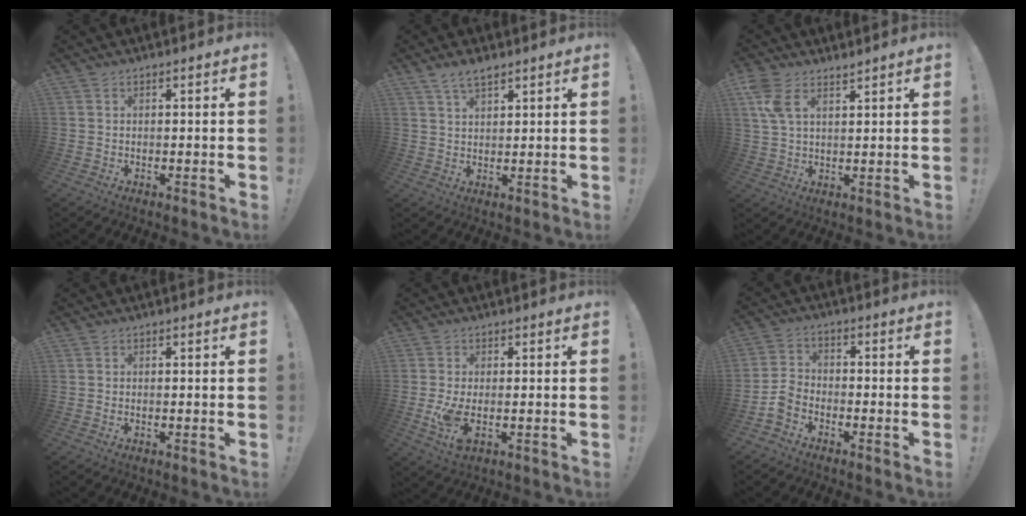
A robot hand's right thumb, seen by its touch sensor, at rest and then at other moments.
{"total": 4.8, "force": [3.4, 2.0, 2.7], "torque": [-0.049, -0.013, 0.063]}
{"total": 6.5, "force": [4.1, 2.9, 4.2], "torque": [-0.087, -0.018, 0.077]}
{"total": 0.0}
{"total": 6.3, "force": [-1.0, 2.5, 5.7], "torque": [-0.103, -0.019, -0.016]}
{"total": 6.4, "force": [-4.4, 3.7, 2.7], "torque": [-0.065, 0.020, -0.080]}